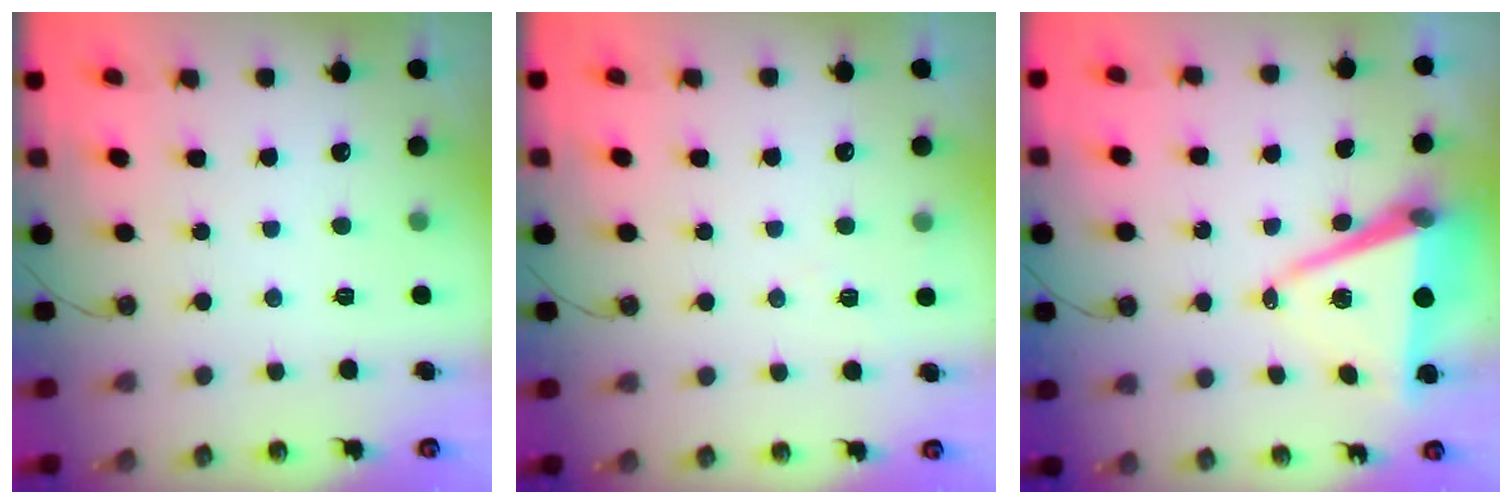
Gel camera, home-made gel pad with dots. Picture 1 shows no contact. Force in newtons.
{"total": 5.1, "press": 3.8, "slide": 3.3}
{"total": 10.3, "press": 9.4, "slide": 4.3}